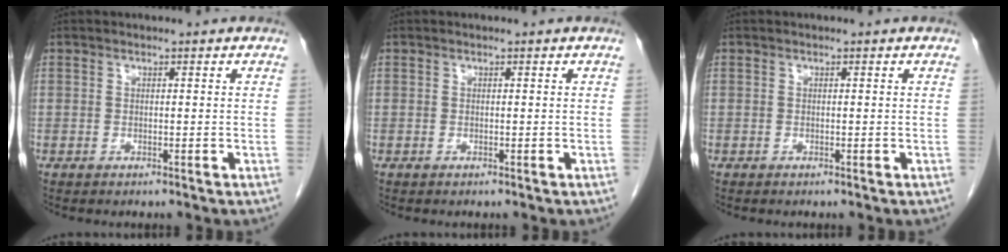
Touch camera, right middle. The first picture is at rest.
{"total": 0.0}
{"total": 0.0}